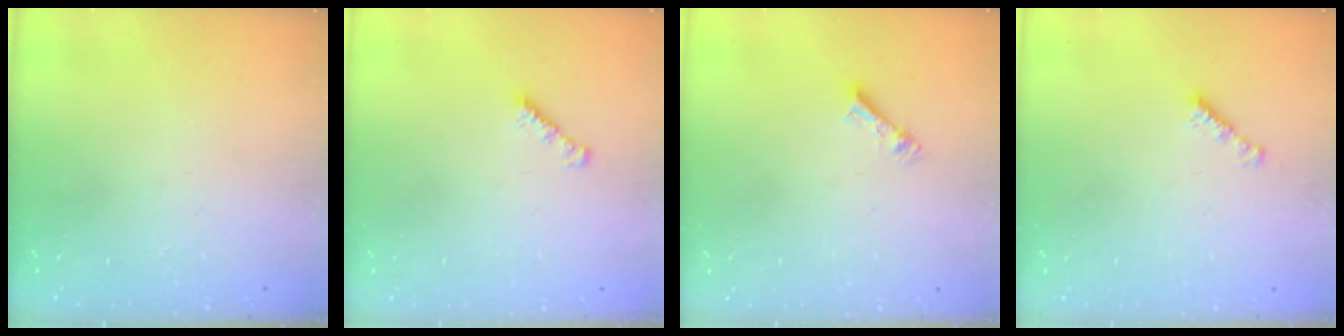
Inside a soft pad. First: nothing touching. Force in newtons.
{"total": 1.9, "press": 1.9, "slide": 0.5}
{"total": 4.4, "press": 4.4, "slide": 0.5}
{"total": 2.3, "press": 2.2, "slide": 0.4}